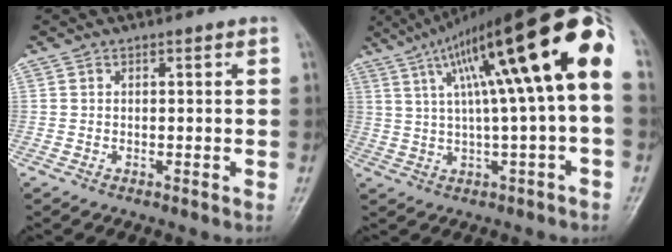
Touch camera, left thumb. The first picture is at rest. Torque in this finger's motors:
{"motor_torque": [2.61, 2.40, 2.62, -0.16, 0.57]}